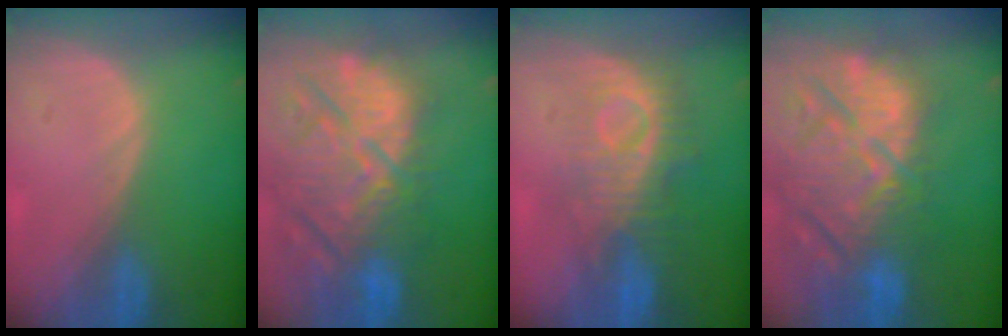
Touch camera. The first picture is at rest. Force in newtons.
{"total": 14.8, "press": 12.9, "slide": 7.3}
{"total": 8.8, "press": 8.3, "slide": 2.8}
{"total": 15.2, "press": 13.0, "slide": 7.9}